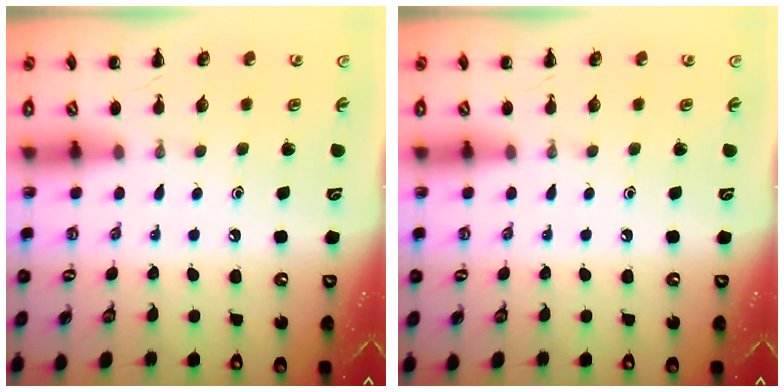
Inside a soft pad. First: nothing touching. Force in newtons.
{"total": 0.0}